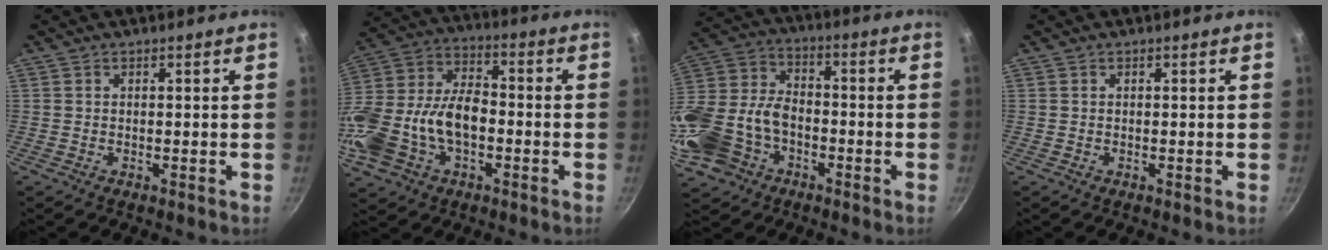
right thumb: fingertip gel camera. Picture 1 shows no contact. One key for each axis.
{"total": 20.6, "fx": -4.4, "fy": 13.3, "fz": 15.2, "tx": -0.301, "ty": 0.044, "tz": -0.083}
{"total": 21.7, "fx": -7.7, "fy": 16.2, "fz": 12.2, "tx": -0.291, "ty": 0.056, "tz": -0.143}
{"total": 0.0}